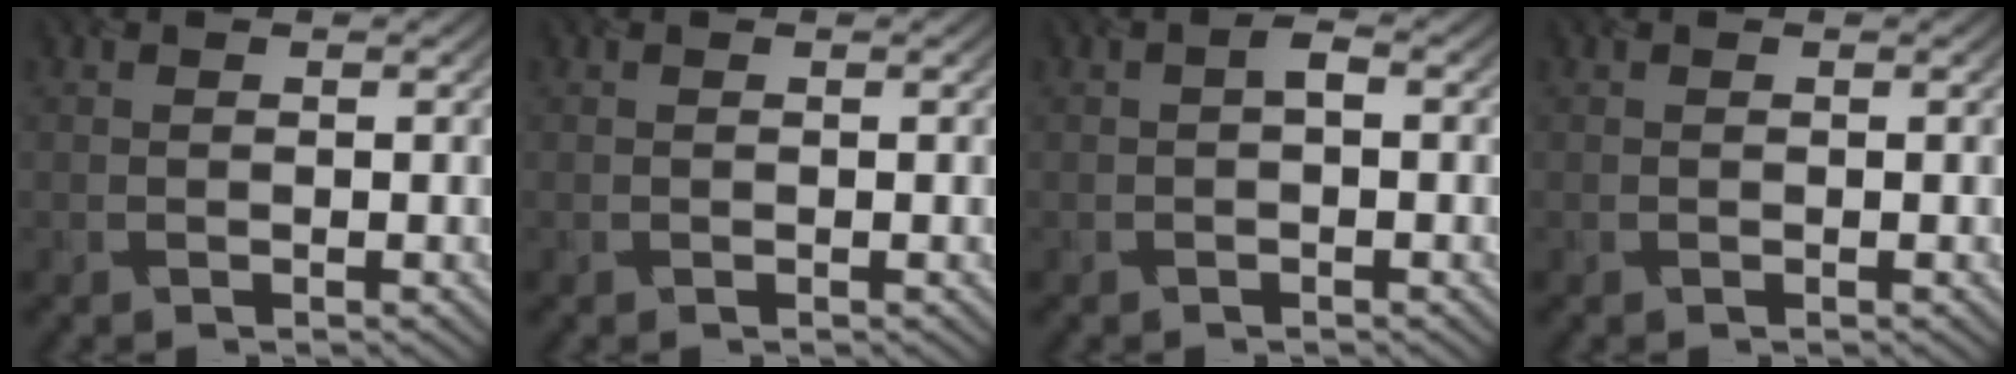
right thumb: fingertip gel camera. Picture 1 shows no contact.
{"total": 0.0}
{"total": 1.0, "force": [-0.3, 0.5, 0.8], "torque": [-0.018, -0.001, -0.007]}
{"total": 0.0}